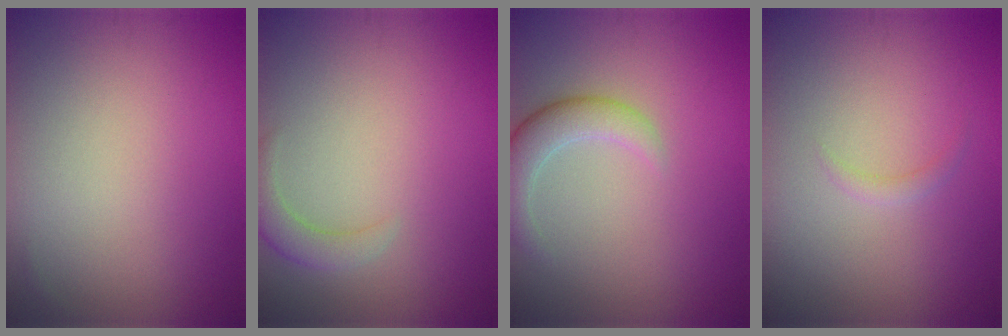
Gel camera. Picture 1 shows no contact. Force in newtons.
{"total": 2.1, "press": 2.1, "slide": 0.2}
{"total": 3.2, "press": 3.2, "slide": 0.3}
{"total": 0.8, "press": 0.8, "slide": 0.0}